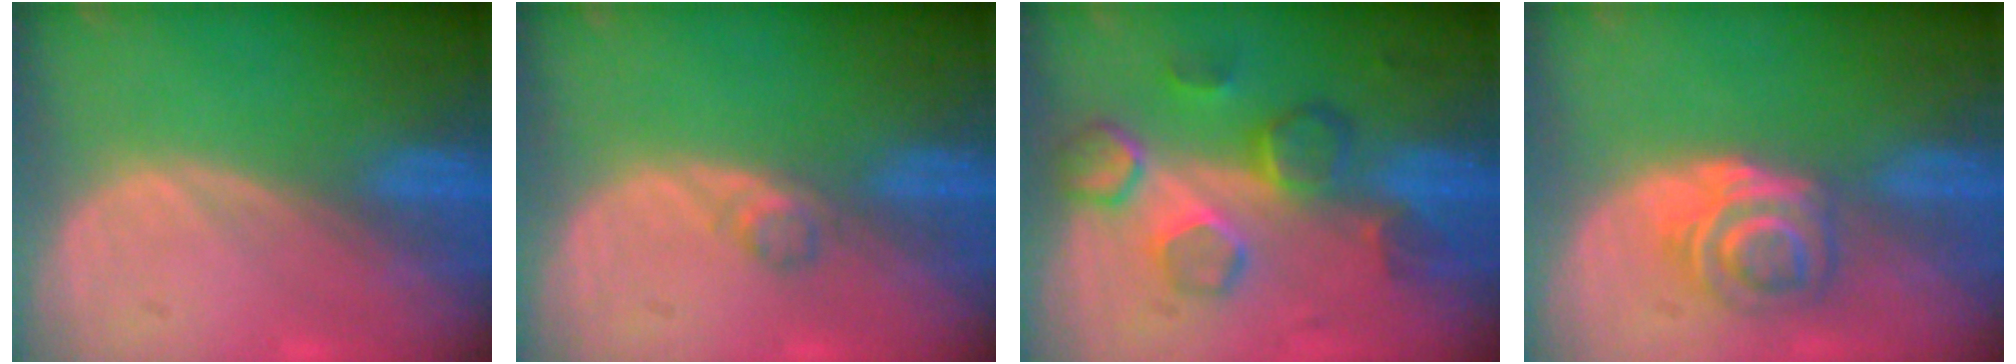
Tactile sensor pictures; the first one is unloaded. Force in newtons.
{"total": 1.4, "press": 1.4, "slide": 0.1}
{"total": 8.4, "press": 7.7, "slide": 3.5}
{"total": 6.2, "press": 5.1, "slide": 3.6}